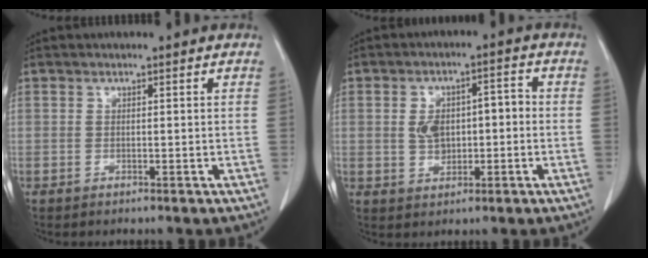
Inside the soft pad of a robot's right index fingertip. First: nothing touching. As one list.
[{"total": 6.3, "force": [-0.3, 3.9, 4.9], "torque": [-0.089, 0.028, 0.001]}]